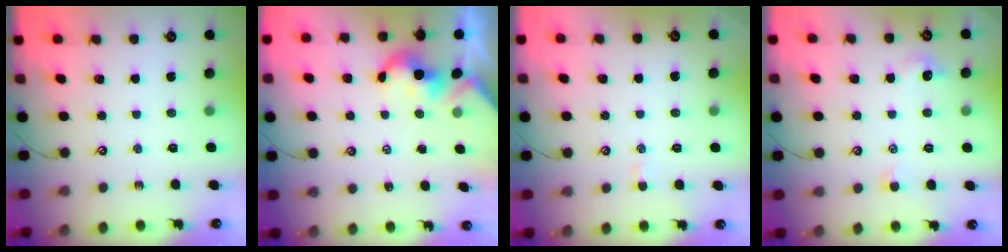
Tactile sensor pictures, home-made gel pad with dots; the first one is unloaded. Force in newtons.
{"total": 2.2, "press": 2.2, "slide": 0.4}
{"total": 1.0, "press": 0.8, "slide": 0.5}
{"total": 1.5, "press": 1.3, "slide": 0.6}